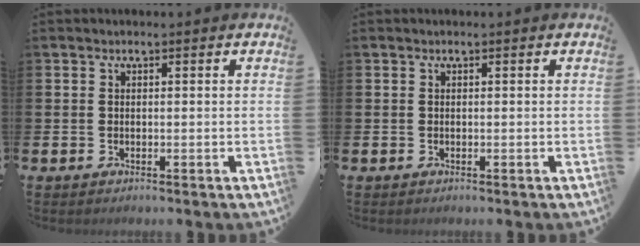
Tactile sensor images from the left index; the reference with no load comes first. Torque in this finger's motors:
{"motor_torque": [0.00, 0.00, 0.00, 0.00]}